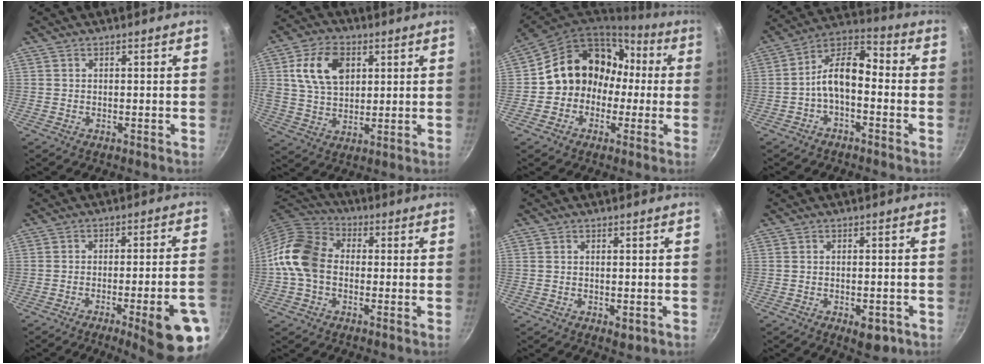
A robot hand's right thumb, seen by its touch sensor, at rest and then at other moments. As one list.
[{"total": 12.1, "force": [3.7, 8.1, 8.1], "torque": [-0.129, -0.005, 0.065]}, {"total": 16.1, "force": [-0.1, 13.7, 8.5], "torque": [-0.089, 0.063, -0.007]}, {"total": 10.0, "force": [-2.4, 5.5, 8.0], "torque": [-0.129, 0.056, -0.057]}, {"total": 15.1, "force": [-6.7, 2.7, 13.2], "torque": [-0.154, 0.033, -0.083]}, {"total": 11.8, "force": [-0.8, 9.1, 7.5], "torque": [-0.115, 0.027, -0.037]}, {"total": 2.0, "force": [-0.4, 1.0, 1.7], "torque": [-0.024, -0.008, -0.005]}, {"total": 5.3, "force": [-2.5, 2.6, 3.8], "torque": [-0.033, 0.014, -0.026]}]